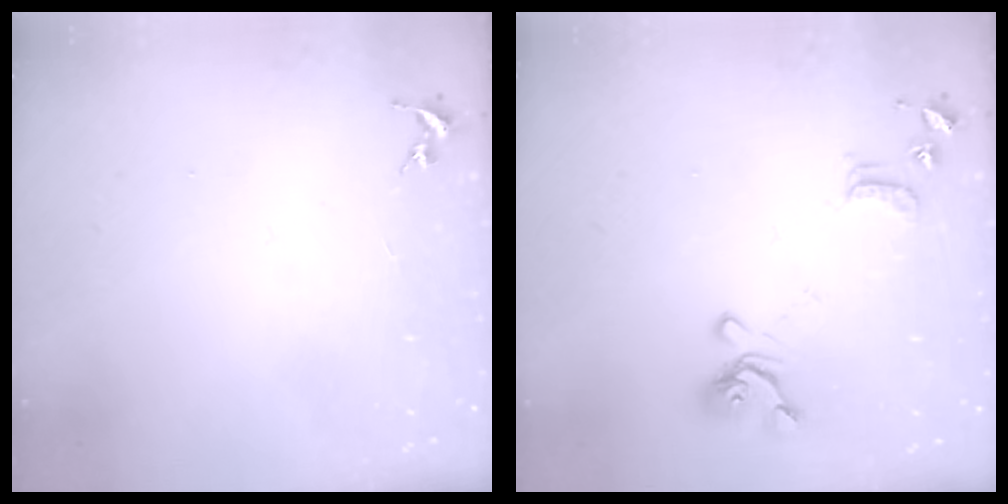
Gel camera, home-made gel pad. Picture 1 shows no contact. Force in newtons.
{"total": 12.6, "press": 12.5, "slide": 1.4}